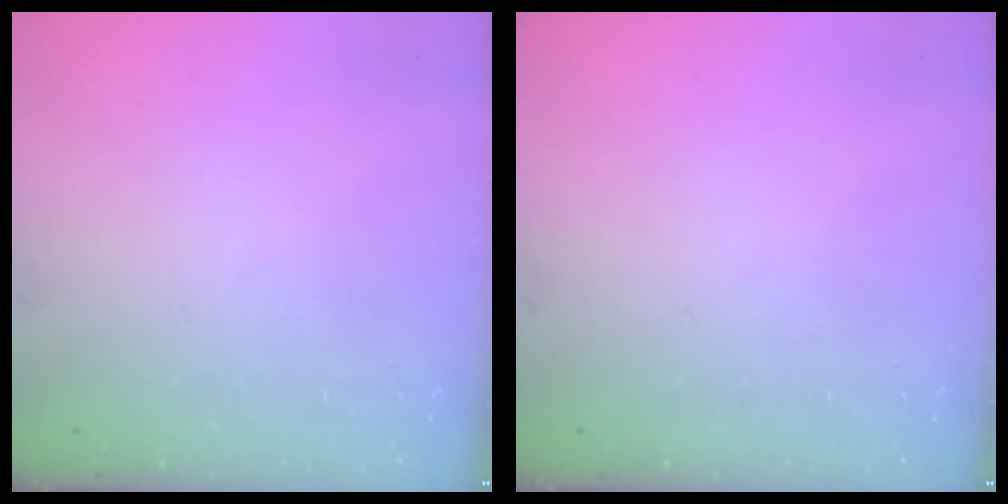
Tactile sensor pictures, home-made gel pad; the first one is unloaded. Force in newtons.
{"total": 0.0}